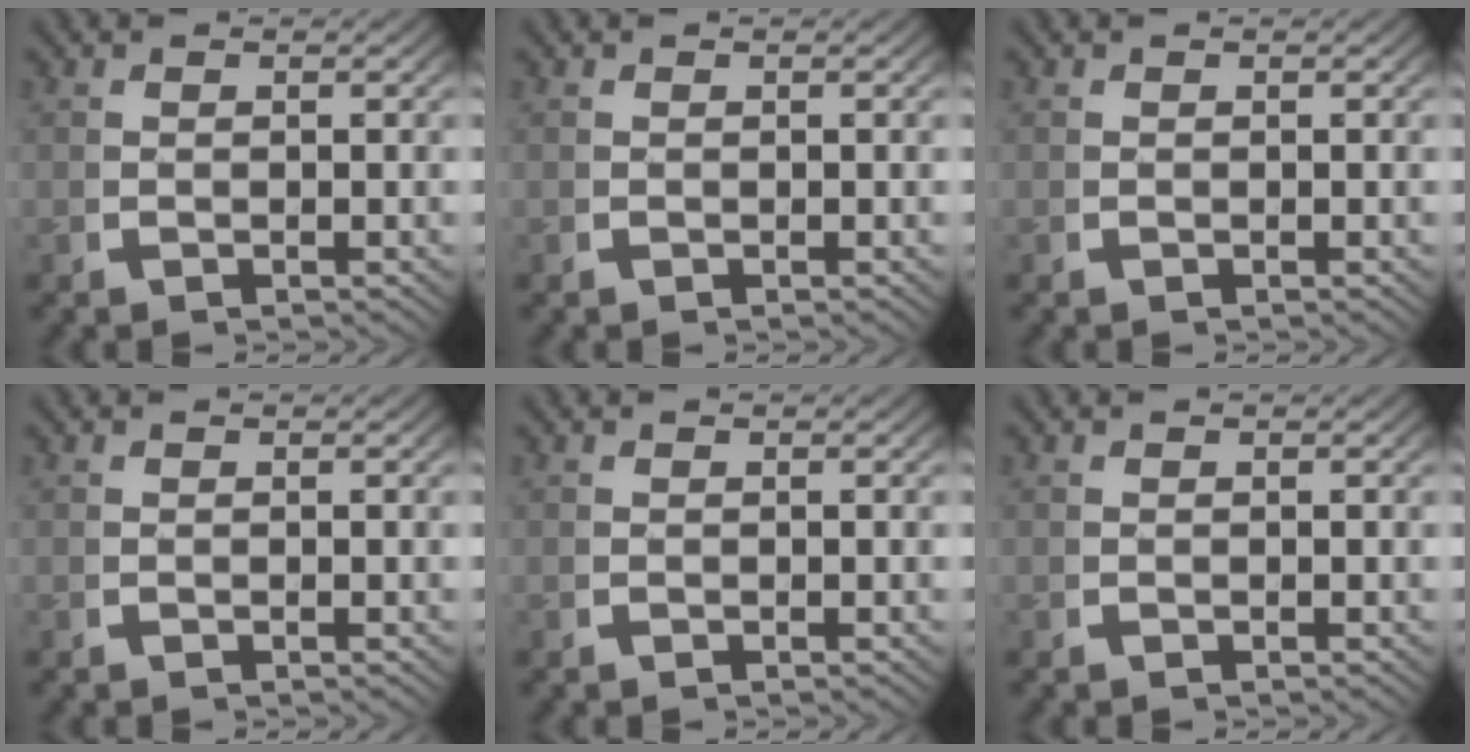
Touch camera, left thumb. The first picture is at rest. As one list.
[{"total": 0.0}, {"total": 0.0}, {"total": 0.0}, {"total": 0.0}, {"total": 0.0}]